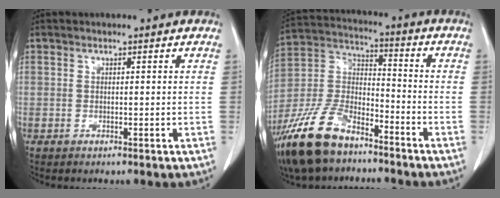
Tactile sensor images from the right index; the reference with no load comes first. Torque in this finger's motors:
{"motor_torque": [0.81, -0.94, 0.04, -0.04]}